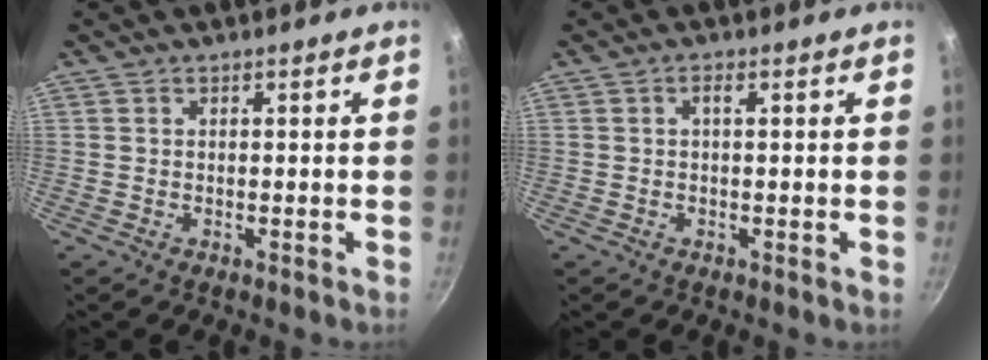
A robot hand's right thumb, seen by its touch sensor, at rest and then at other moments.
{"total": 1.4, "force": [0.2, 0.3, 1.3], "torque": [-0.029, 0.005, 0.003]}